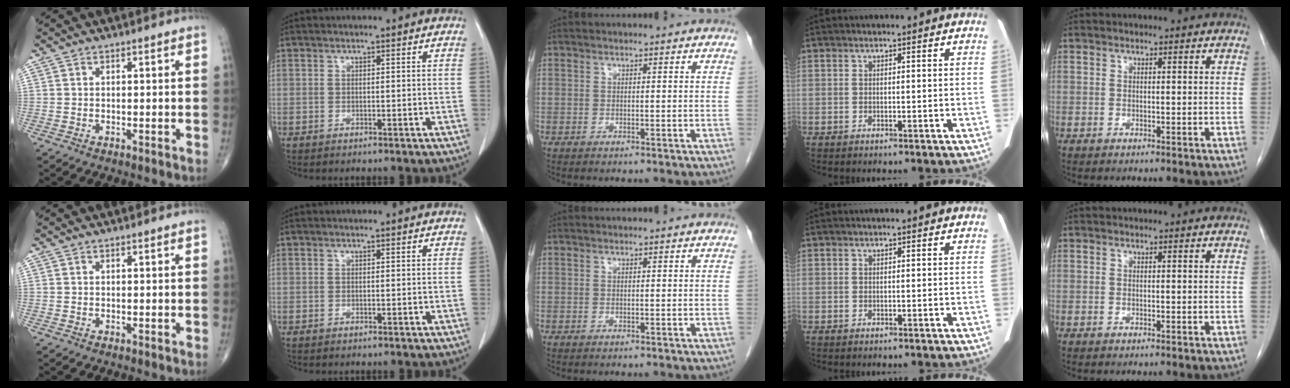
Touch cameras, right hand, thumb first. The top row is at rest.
{}